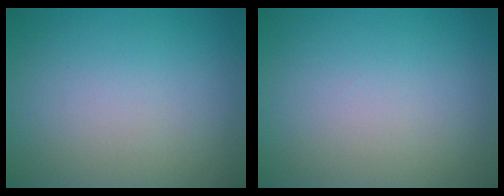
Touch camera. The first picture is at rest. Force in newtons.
{"total": 0.0}